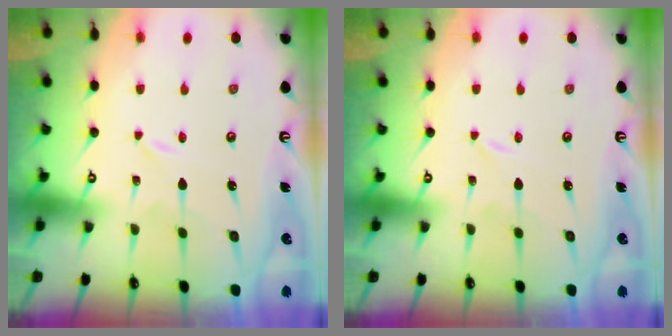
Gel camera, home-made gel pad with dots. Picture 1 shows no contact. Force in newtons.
{"total": 0.0}